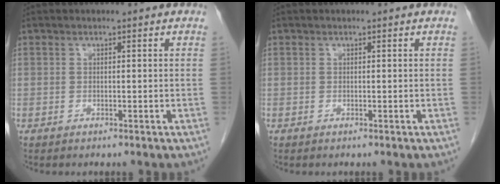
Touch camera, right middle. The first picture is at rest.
{"total": 0.0}